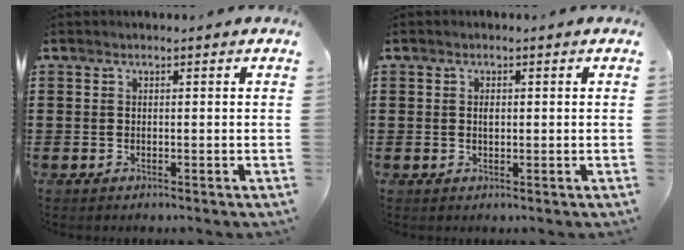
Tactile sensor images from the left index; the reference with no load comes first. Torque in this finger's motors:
{"motor_torque": [2.14, 0.00, 0.01, 0.01]}